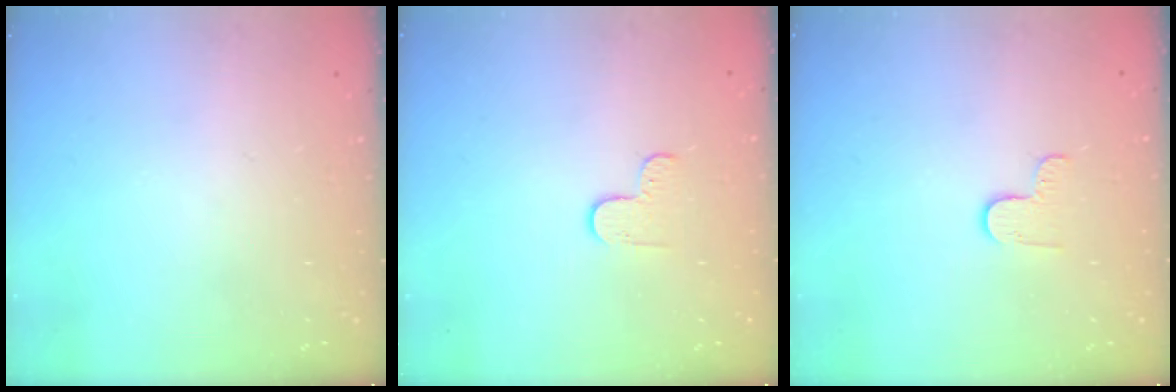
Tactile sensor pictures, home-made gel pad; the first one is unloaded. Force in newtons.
{"total": 3.6, "press": 3.5, "slide": 0.4}
{"total": 3.8, "press": 3.8, "slide": 0.5}